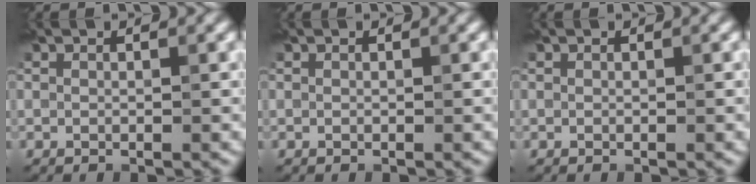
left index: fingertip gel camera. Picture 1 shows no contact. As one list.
[{"total": 0.0}, {"total": 0.0}]